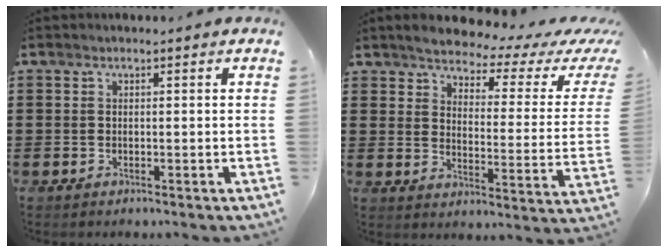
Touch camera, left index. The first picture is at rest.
{"total": 3.7, "force": [3.4, 0.5, 1.3], "torque": [-0.041, -0.030, 0.050]}